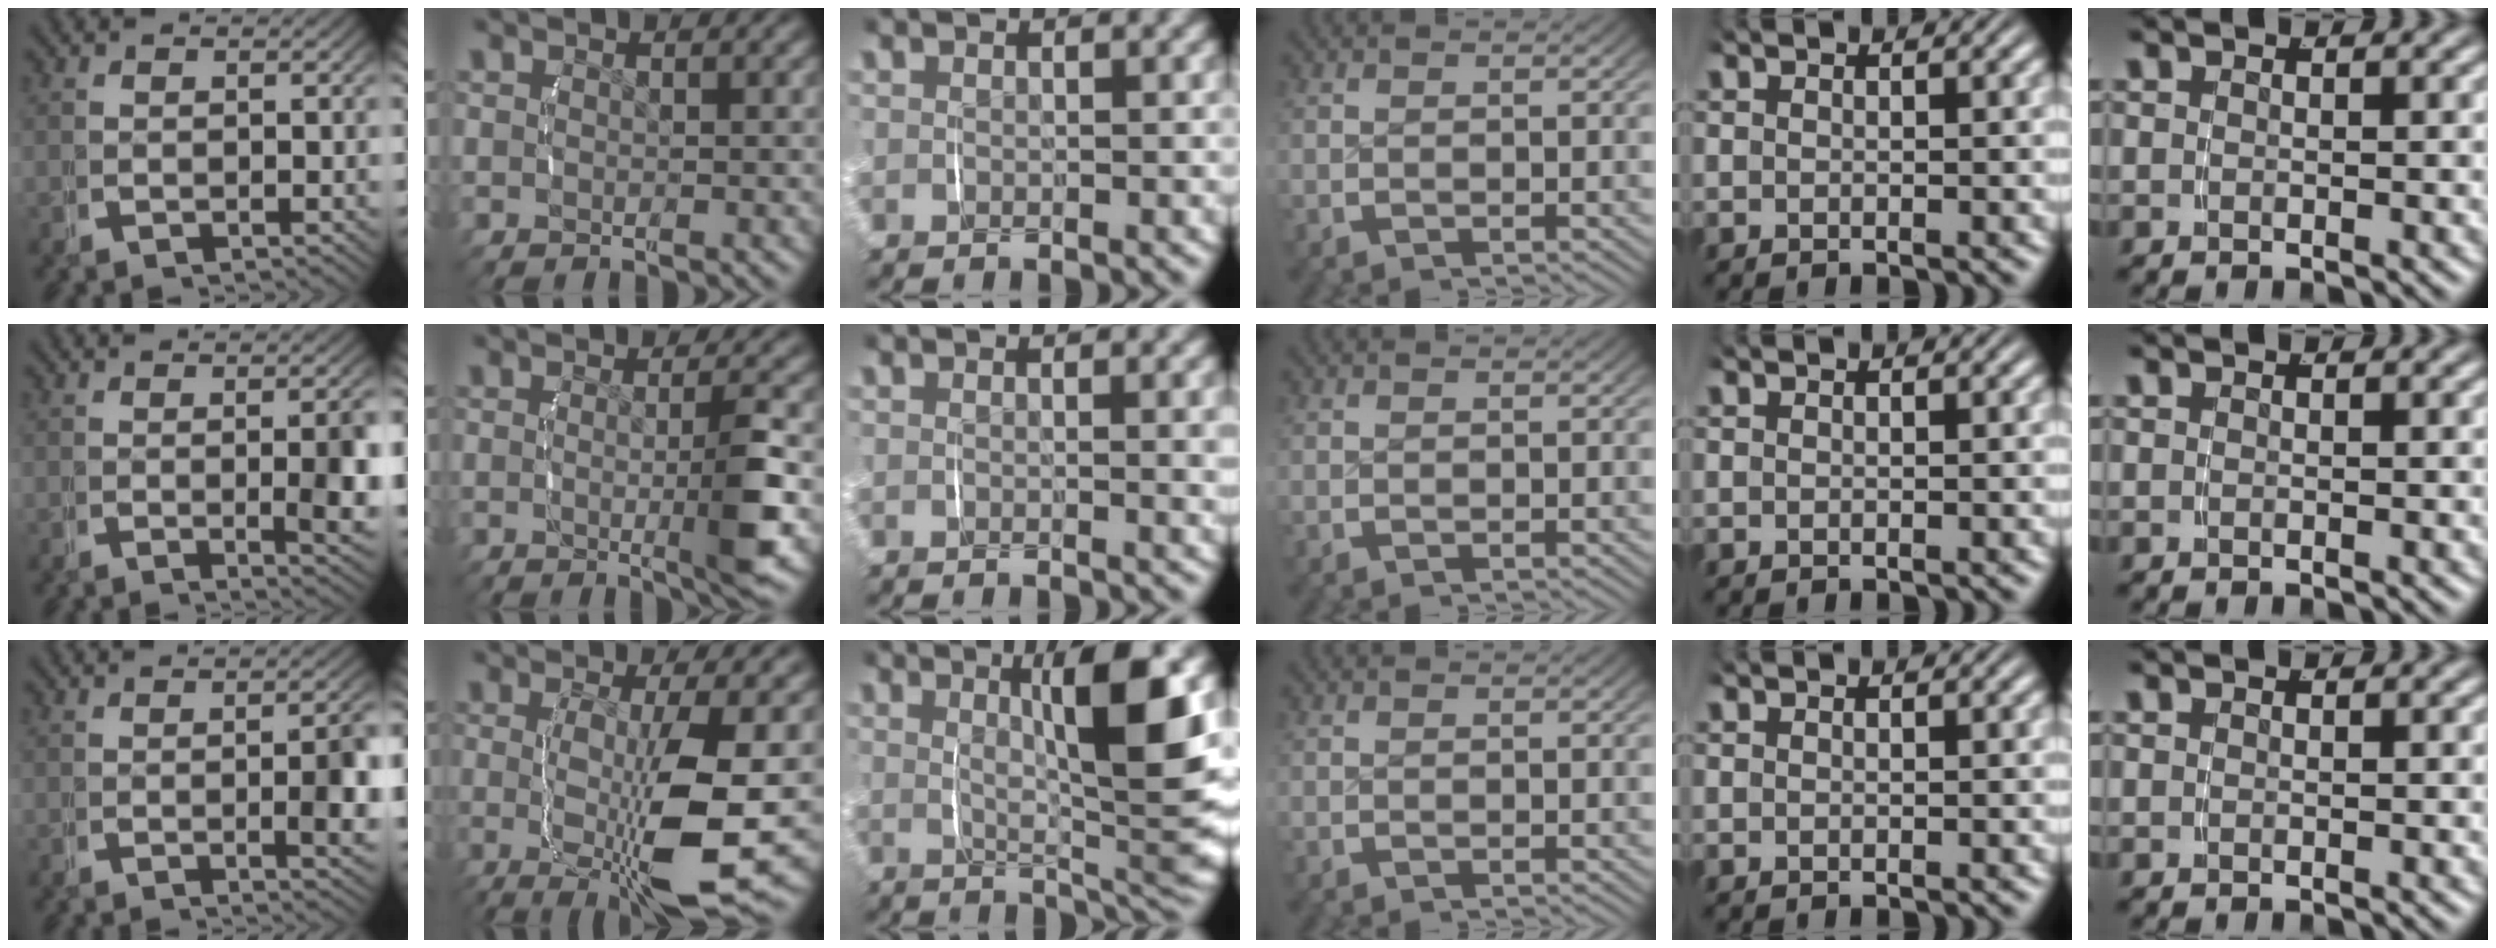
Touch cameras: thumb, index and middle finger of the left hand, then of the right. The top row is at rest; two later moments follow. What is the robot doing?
{"motion": "lift_and_place", "object": "jewelry box"}